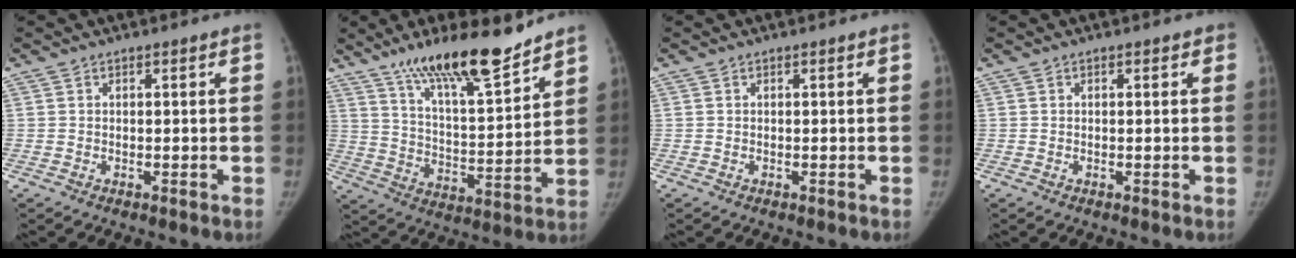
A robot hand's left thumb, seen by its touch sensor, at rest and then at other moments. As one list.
[{"total": 16.8, "force": [12.9, 3.0, 10.2], "torque": [-0.143, -0.079, 0.224]}, {"total": 0.0}, {"total": 0.7, "force": [0.4, 0.5, 0.4], "torque": [0.004, 0.001, -0.001]}]